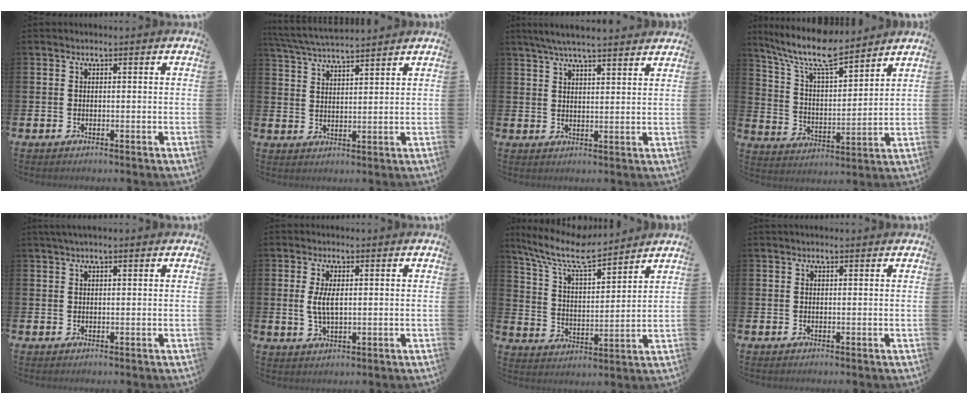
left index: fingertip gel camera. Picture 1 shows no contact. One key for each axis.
{"total": 5.0, "fx": 4.9, "fy": 0.3, "fz": 1.0, "tx": -0.036, "ty": -0.026, "tz": 0.088}
{"total": 5.6, "fx": 5.2, "fy": 0.4, "fz": 1.8, "tx": -0.044, "ty": -0.017, "tz": 0.094}
{"total": 10.5, "fx": 9.2, "fy": 2.0, "fz": 4.7, "tx": -0.124, "ty": -0.046, "tz": 0.163}
{"total": 1.6, "fx": 1.3, "fy": 0.2, "fz": 0.9, "tx": -0.015, "ty": 0.002, "tz": 0.023}
{"total": 3.3, "fx": 0.7, "fy": 1.2, "fz": 3.0, "tx": -0.051, "ty": 0.002, "tz": 0.009}
{"total": 9.7, "fx": 8.5, "fy": 1.9, "fz": 4.2, "tx": -0.113, "ty": -0.045, "tz": 0.150}
{"total": 0.6, "fx": 0.5, "fy": 0.1, "fz": 0.2, "tx": 0.008, "ty": -0.003, "tz": 0.007}